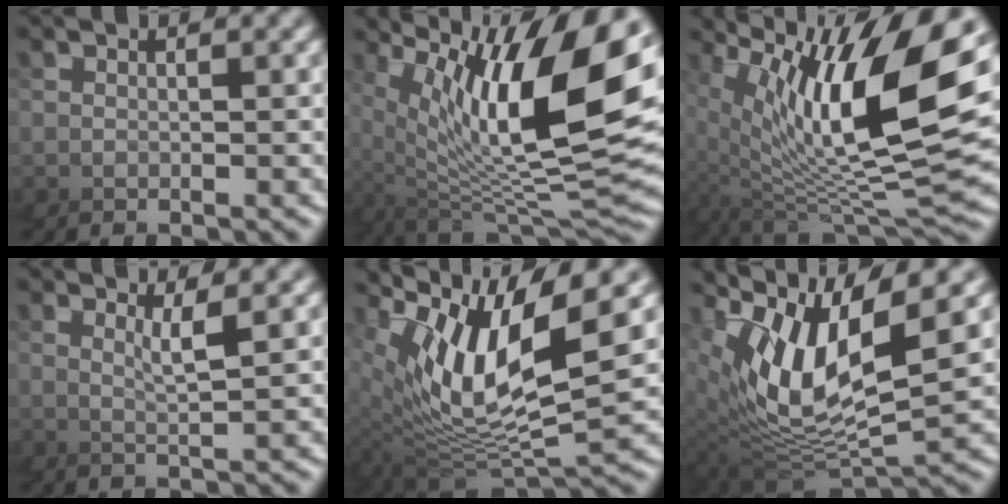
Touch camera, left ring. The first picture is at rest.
{"total": 11.0, "force": [3.9, 3.7, 9.6], "torque": [-0.159, 0.024, 0.057]}
{"total": 9.9, "force": [3.6, 3.1, 8.7], "torque": [-0.146, 0.025, 0.051]}
{"total": 4.3, "force": [2.7, -3.2, -0.8], "torque": [-0.016, 0.020, 0.038]}
{"total": 7.6, "force": [2.8, 4.0, 5.8], "torque": [-0.147, 0.026, 0.029]}
{"total": 6.6, "force": [2.4, 4.1, 4.6], "torque": [-0.131, 0.024, 0.022]}